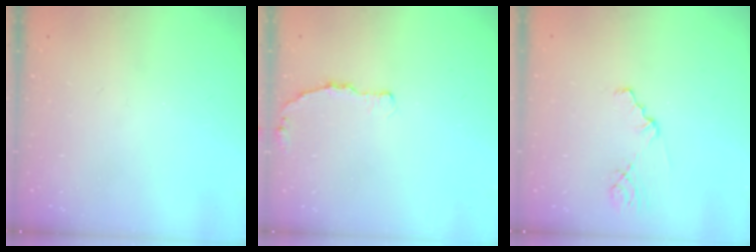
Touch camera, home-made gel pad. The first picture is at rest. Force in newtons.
{"total": 3.7, "press": 3.7, "slide": 0.4}
{"total": 1.2, "press": 1.2, "slide": 0.2}